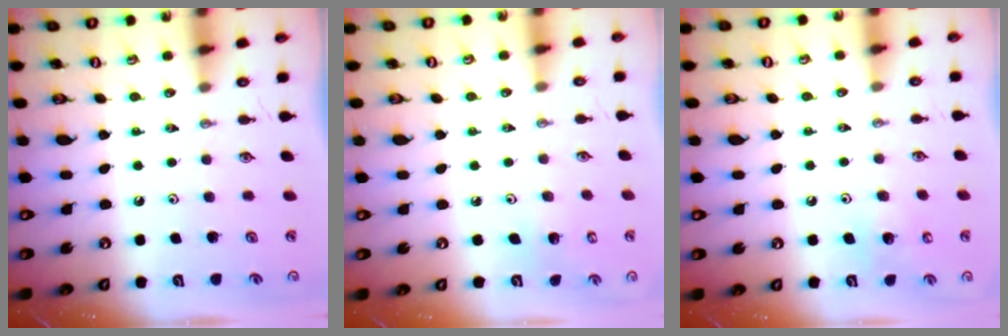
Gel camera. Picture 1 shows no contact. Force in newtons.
{"total": 3.5, "press": 3.5, "slide": 0.2}
{"total": 8.0, "press": 8.0, "slide": 0.4}